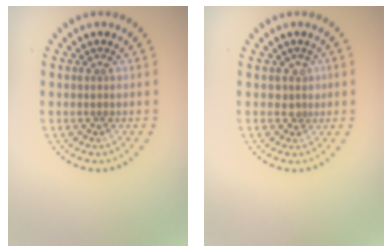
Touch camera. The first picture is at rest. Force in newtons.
{"total": 1.4, "press": 1.0, "slide": 0.9}